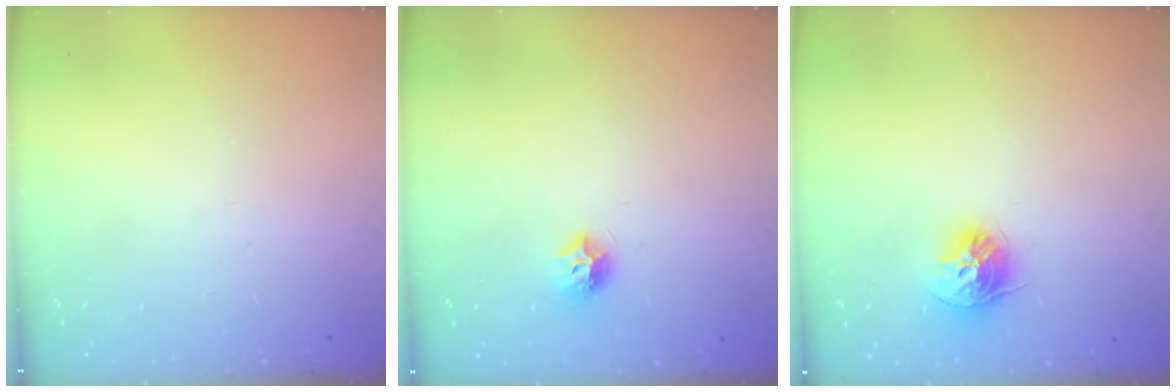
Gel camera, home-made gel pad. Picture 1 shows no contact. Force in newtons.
{"total": 7.9, "press": 7.9, "slide": 0.8}
{"total": 10.6, "press": 10.6, "slide": 1.0}